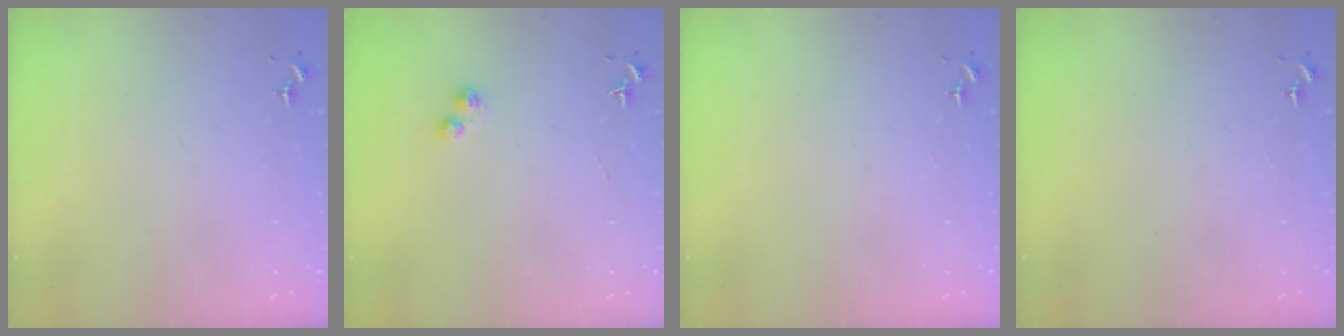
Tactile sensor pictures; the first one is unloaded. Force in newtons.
{"total": 1.6, "press": 1.6, "slide": 0.2}
{"total": 0.0}
{"total": 0.0}